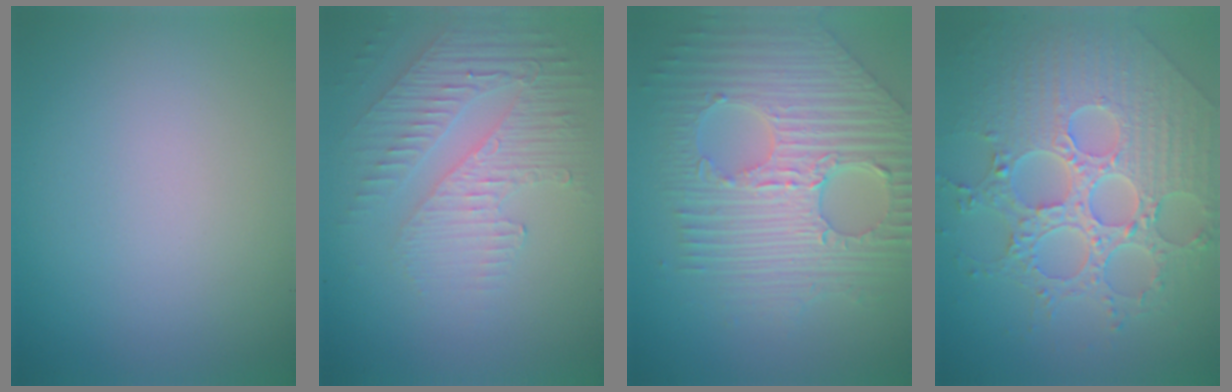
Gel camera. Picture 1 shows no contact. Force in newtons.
{"total": 5.0, "press": 3.1, "slide": 3.9}
{"total": 9.7, "press": 6.7, "slide": 7.1}
{"total": 8.6, "press": 6.3, "slide": 5.8}